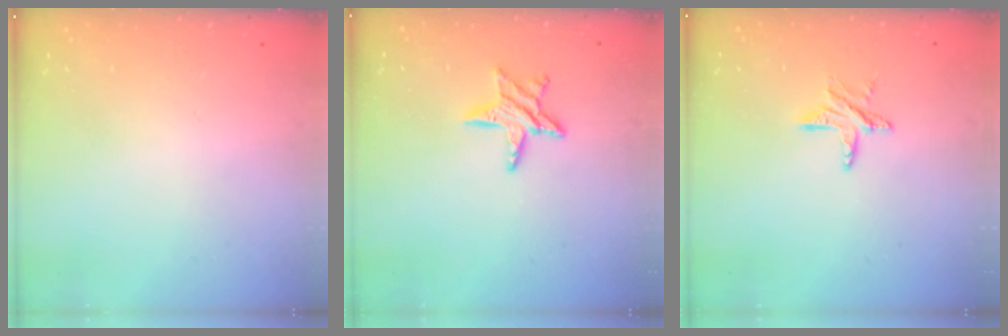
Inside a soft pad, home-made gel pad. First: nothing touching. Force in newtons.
{"total": 7.1, "press": 7.1, "slide": 0.1}
{"total": 6.4, "press": 6.4, "slide": 0.5}